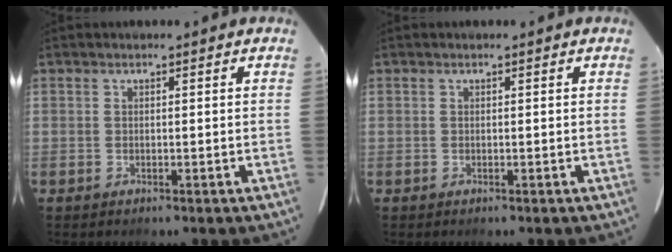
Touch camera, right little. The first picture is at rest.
{"total": 0.0}